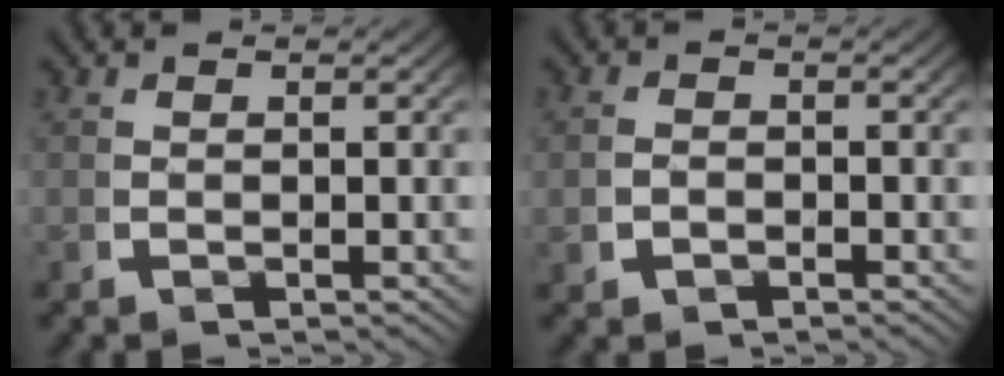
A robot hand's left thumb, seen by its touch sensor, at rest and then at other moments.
{"total": 1.2, "force": [-0.7, 0.9, 0.4], "torque": [-0.015, -0.006, -0.009]}